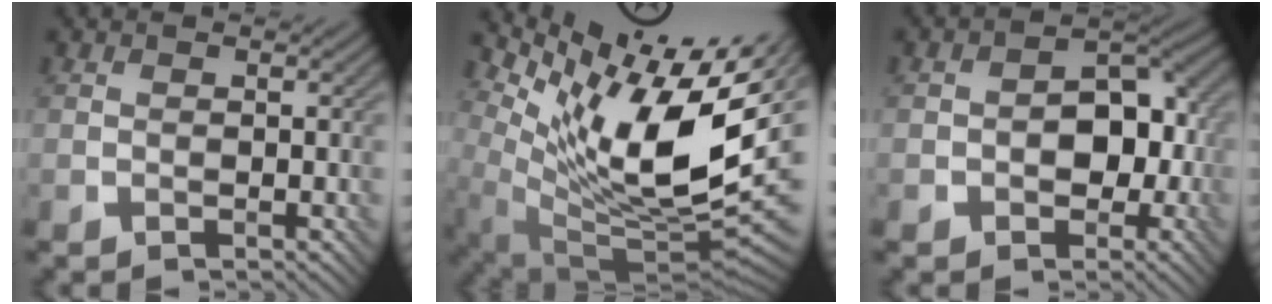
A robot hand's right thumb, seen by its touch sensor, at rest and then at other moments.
{"total": 15.7, "force": [6.6, 6.1, 12.8], "torque": [-0.227, 0.006, 0.122]}
{"total": 7.3, "force": [-1.3, 5.1, 5.1], "torque": [-0.063, 0.006, -0.029]}